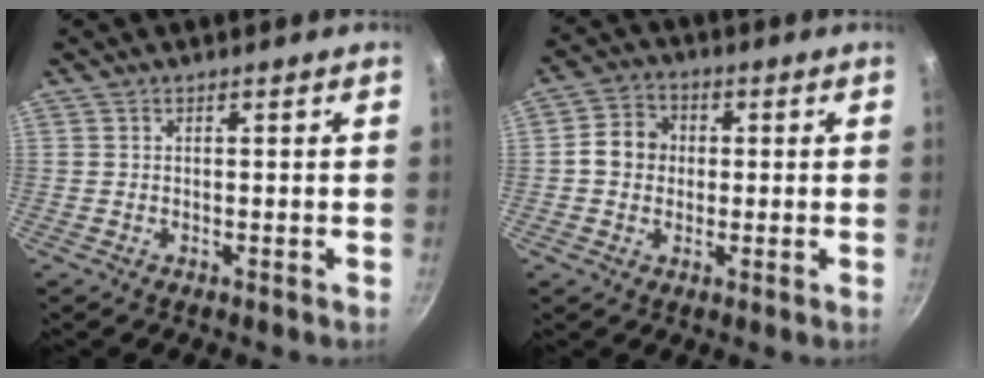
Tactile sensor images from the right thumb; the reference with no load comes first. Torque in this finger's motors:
{"motor_torque": [0.02, 1.47, 0.29, -0.41, 0.06]}